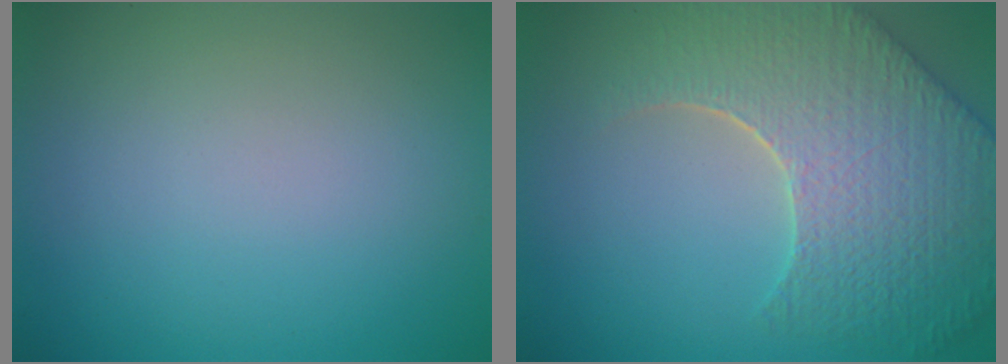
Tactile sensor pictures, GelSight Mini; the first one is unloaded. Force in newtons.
{"total": 9.0, "press": 6.4, "slide": 6.3}